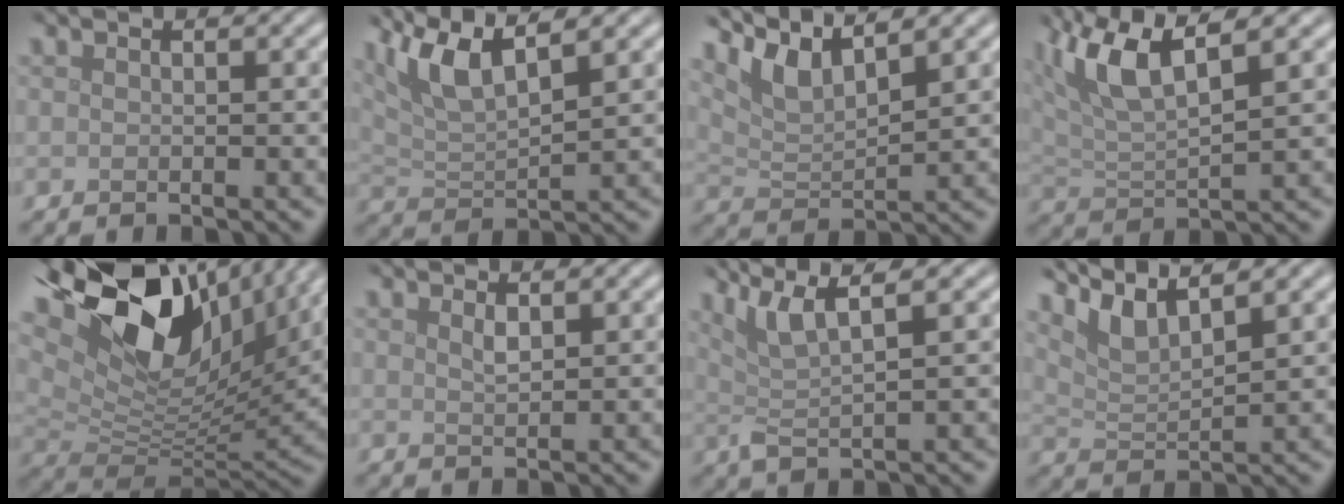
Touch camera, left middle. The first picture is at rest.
{"total": 6.0, "force": [3.8, 1.6, 4.3], "torque": [-0.089, 0.011, 0.072]}
{"total": 4.8, "force": [3.6, 1.1, 2.9], "torque": [-0.070, -0.002, 0.074]}
{"total": 7.1, "force": [3.8, 2.2, 5.6], "torque": [-0.118, 0.016, 0.066]}
{"total": 16.1, "force": [7.7, 8.5, 11.3], "torque": [-0.242, 0.024, 0.141]}
{"total": 1.0, "force": [0.6, 0.3, 0.7], "torque": [-0.017, -0.004, 0.012]}
{"total": 4.4, "force": [2.4, 0.7, 3.6], "torque": [-0.069, 0.007, 0.047]}
{"total": 4.3, "force": [3.3, 0.8, 2.6], "torque": [-0.059, 0.000, 0.070]}